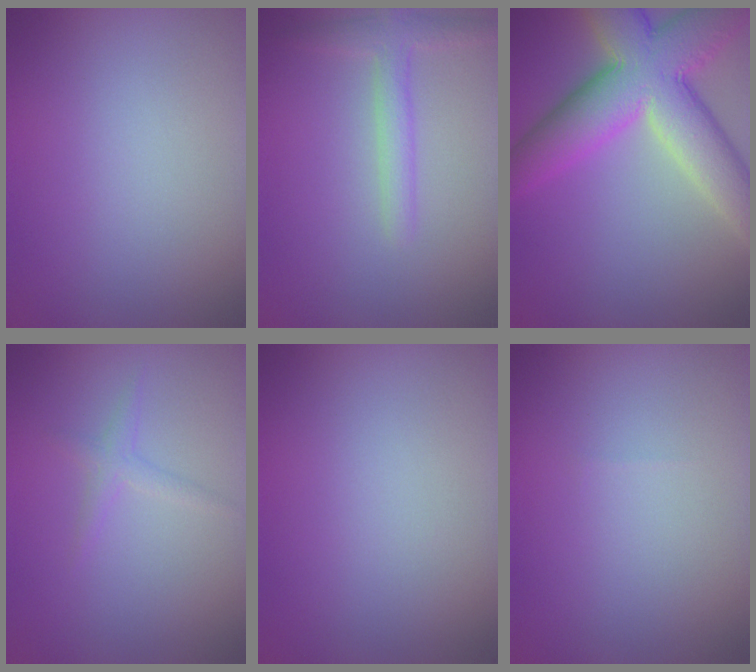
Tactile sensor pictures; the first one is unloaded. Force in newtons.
{"total": 2.4, "press": 2.4, "slide": 0.1}
{"total": 10.8, "press": 10.8, "slide": 0.7}
{"total": 1.2, "press": 1.2, "slide": 0.1}
{"total": 0.0}
{"total": 0.0}